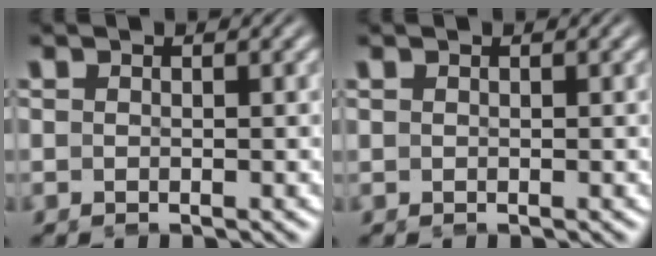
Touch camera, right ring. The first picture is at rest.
{"total": 0.0}